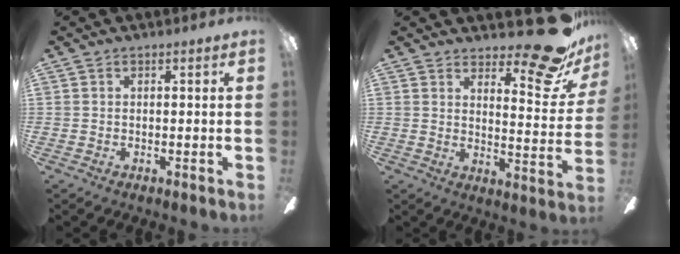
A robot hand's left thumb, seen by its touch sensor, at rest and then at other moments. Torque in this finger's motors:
{"motor_torque": [-0.09, -0.11, -0.23, -0.44, 0.00]}